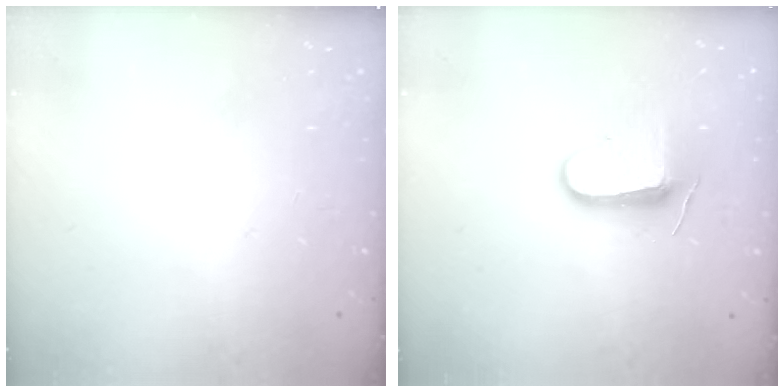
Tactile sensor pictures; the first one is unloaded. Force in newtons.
{"total": 9.3, "press": 9.3, "slide": 0.6}